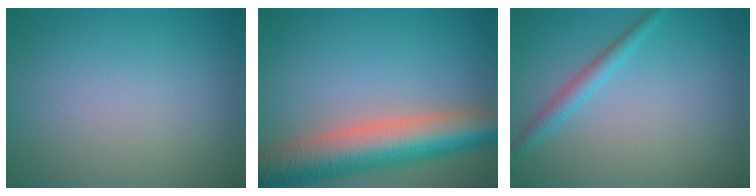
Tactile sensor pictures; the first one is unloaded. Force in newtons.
{"total": 9.3, "press": 9.2, "slide": 0.6}
{"total": 1.9, "press": 1.9, "slide": 0.0}